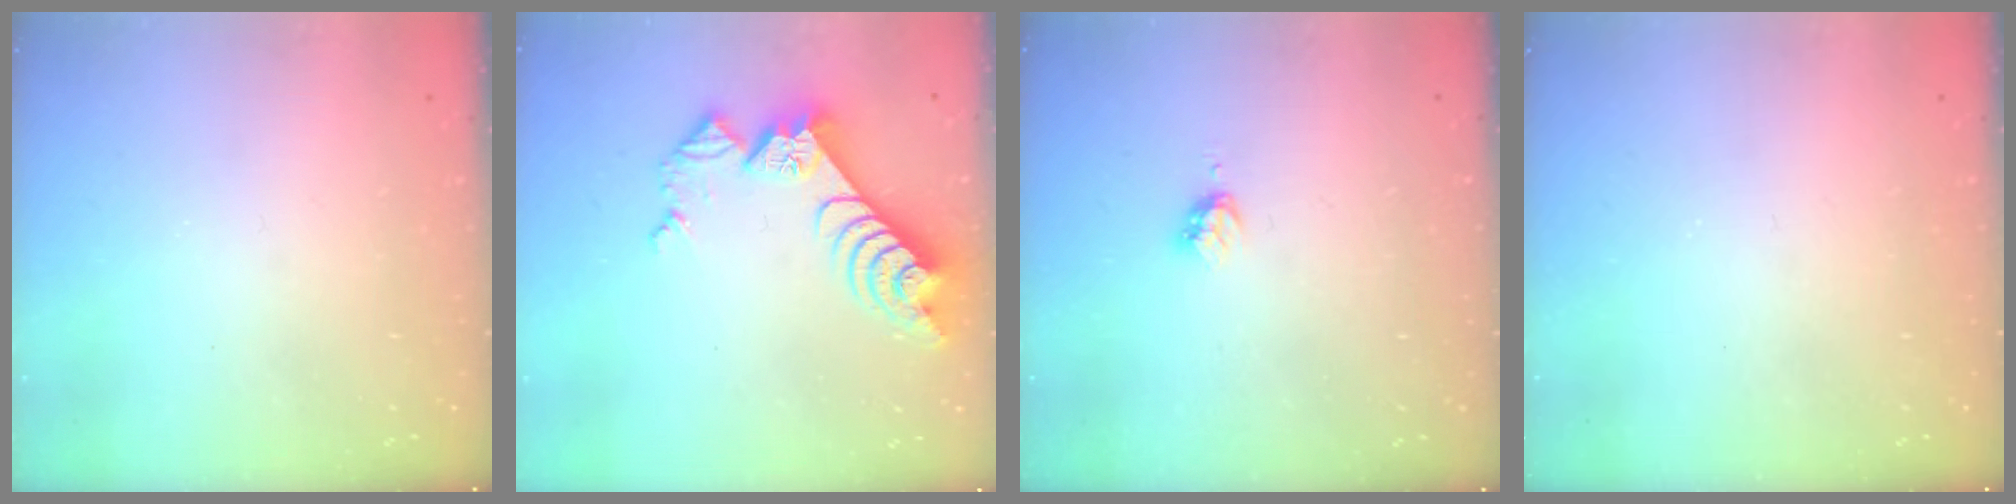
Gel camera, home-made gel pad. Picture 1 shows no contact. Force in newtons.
{"total": 11.2, "press": 11.1, "slide": 1.4}
{"total": 2.9, "press": 2.8, "slide": 0.4}
{"total": 0.0}